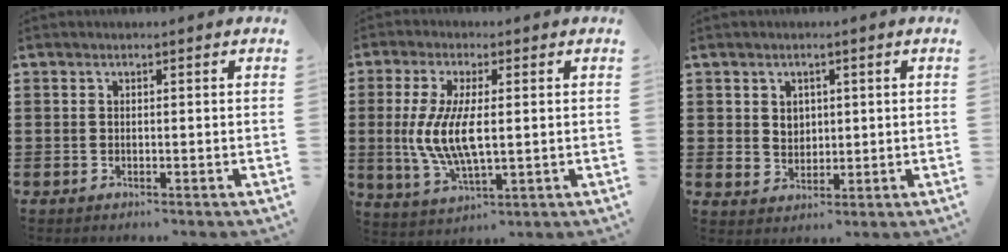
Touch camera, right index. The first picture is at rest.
{"total": 8.6, "force": [0.0, 3.1, 8.0], "torque": [-0.180, -0.006, -0.007]}
{"total": 3.0, "force": [1.4, 2.6, 0.5], "torque": [-0.012, 0.009, 0.024]}